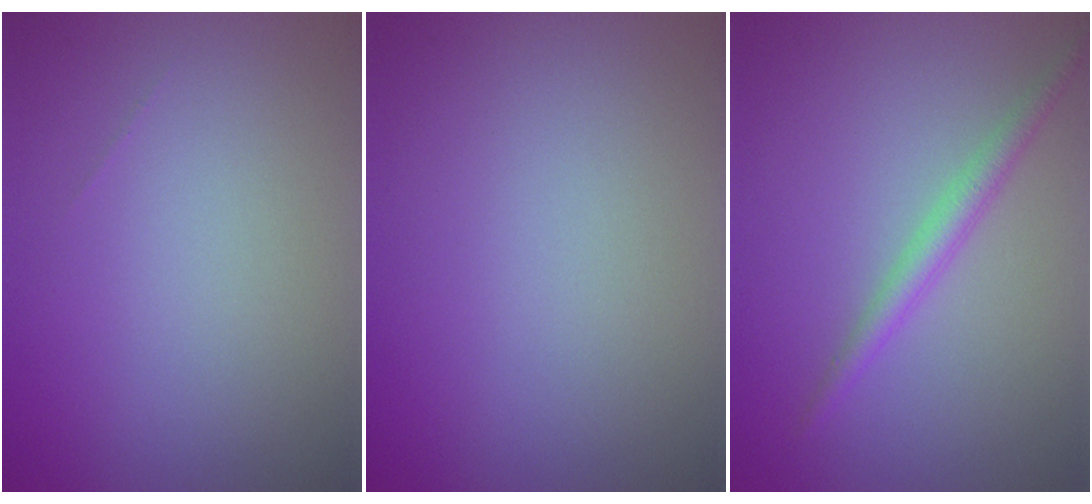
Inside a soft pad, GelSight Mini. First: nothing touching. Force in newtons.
{"total": 0.0}
{"total": 2.0, "press": 2.0, "slide": 0.1}